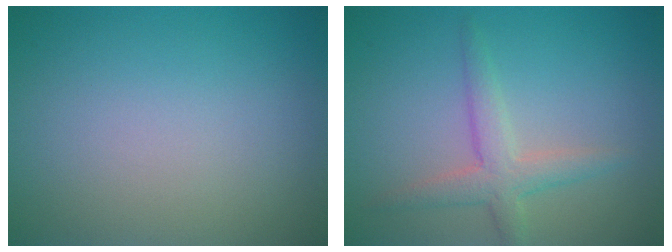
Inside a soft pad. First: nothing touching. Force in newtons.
{"total": 2.9, "press": 2.9, "slide": 0.2}